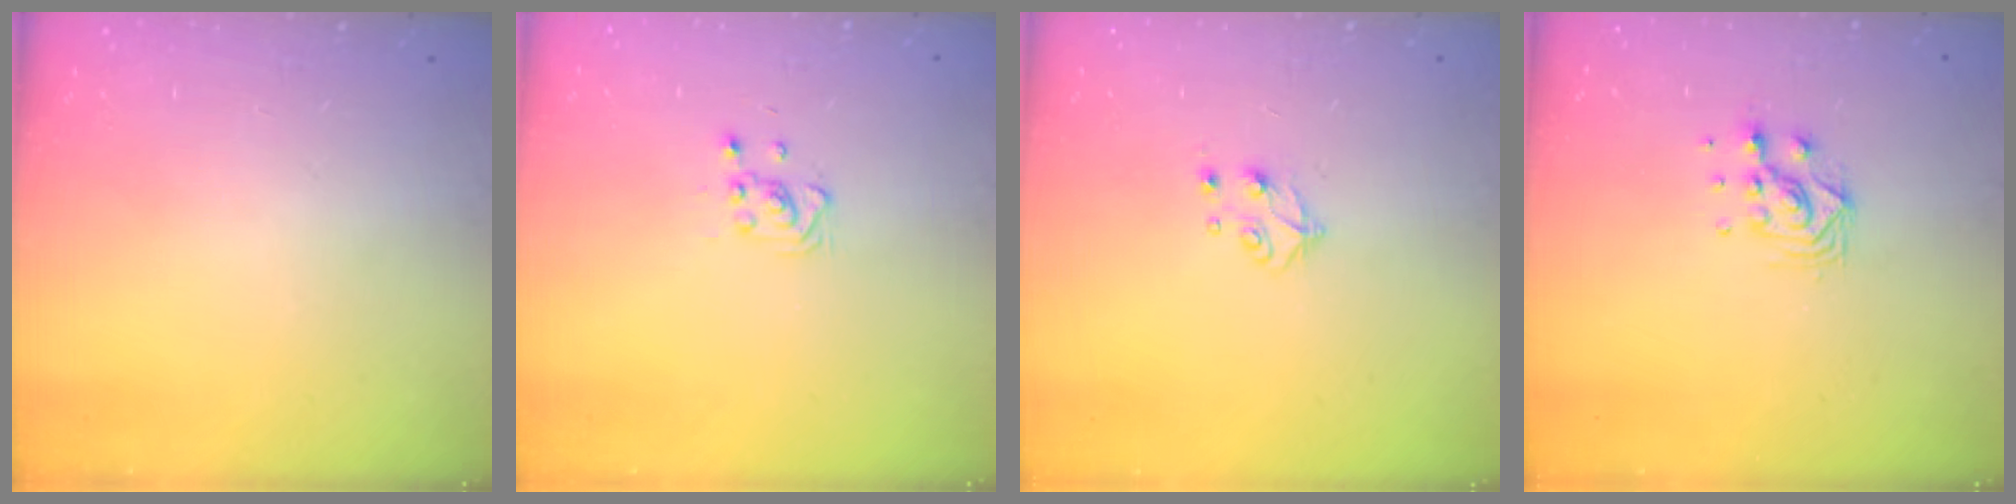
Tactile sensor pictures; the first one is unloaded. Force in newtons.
{"total": 3.7, "press": 3.6, "slide": 0.5}
{"total": 5.3, "press": 5.3, "slide": 0.3}
{"total": 7.6, "press": 7.5, "slide": 0.5}